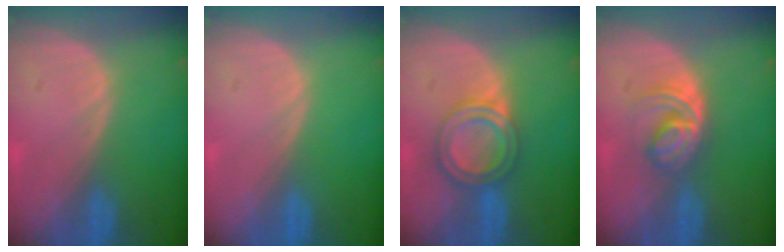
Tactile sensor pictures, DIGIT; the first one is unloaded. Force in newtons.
{"total": 0.0}
{"total": 6.2, "press": 5.4, "slide": 3.0}
{"total": 6.2, "press": 5.2, "slide": 3.4}